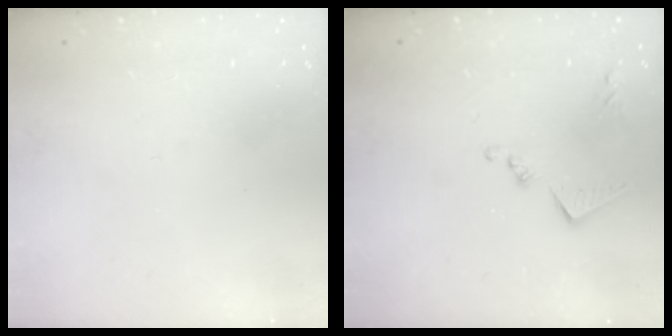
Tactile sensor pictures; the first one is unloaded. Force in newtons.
{"total": 9.9, "press": 9.9, "slide": 0.8}